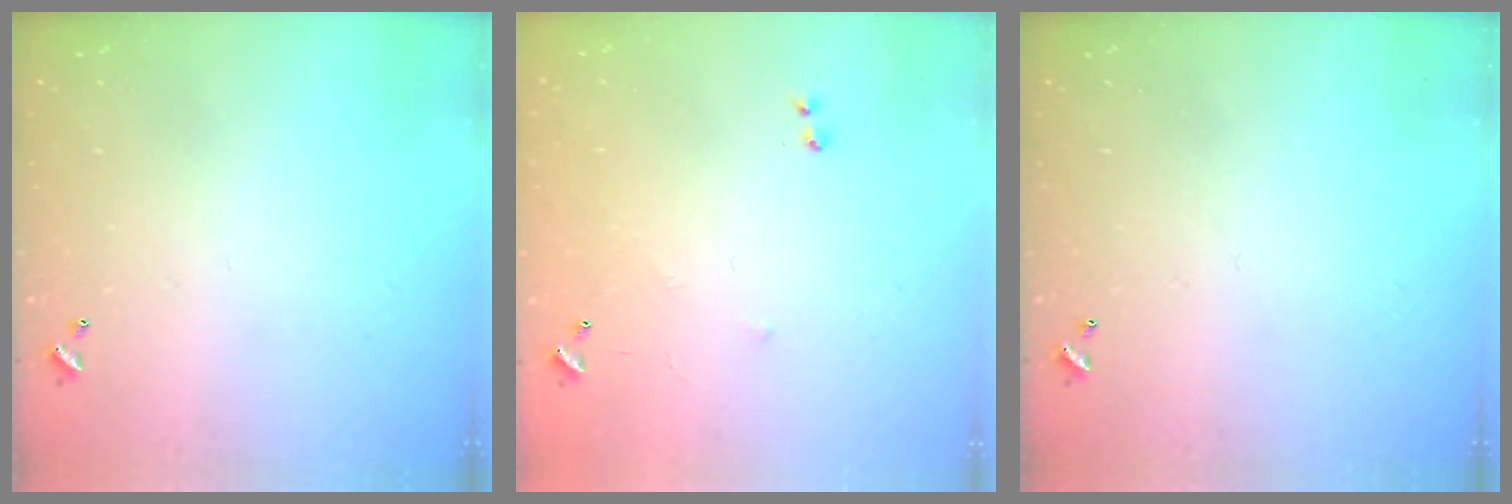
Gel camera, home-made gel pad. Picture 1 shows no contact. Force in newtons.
{"total": 7.7, "press": 7.7, "slide": 0.8}
{"total": 0.0}